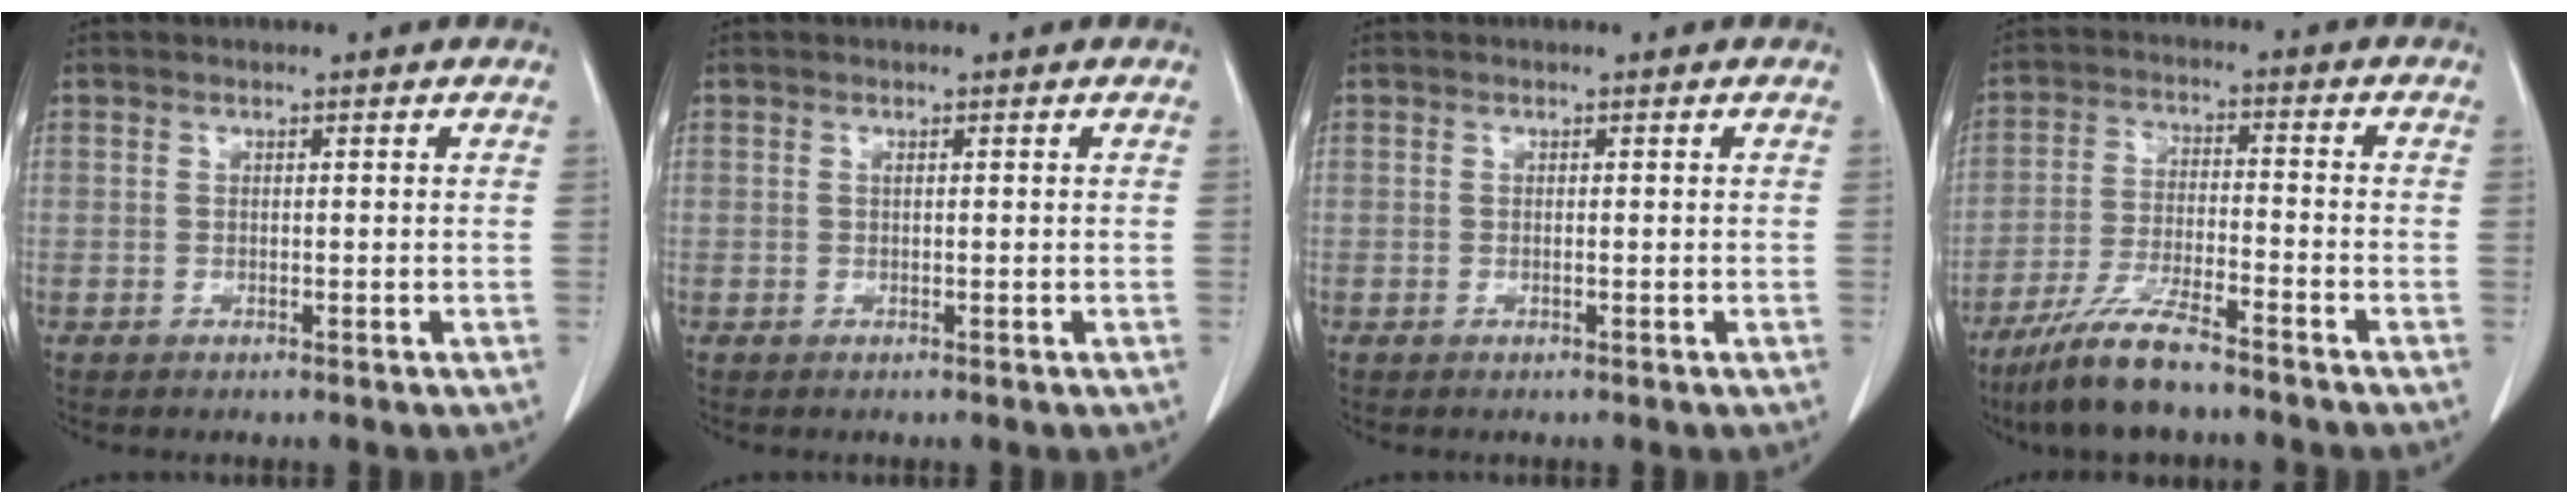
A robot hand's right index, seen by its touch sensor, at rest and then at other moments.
{"total": 0.0}
{"total": 0.0}
{"total": 9.5, "force": [-7.5, 0.9, 5.8], "torque": [-0.117, -0.025, -0.141]}